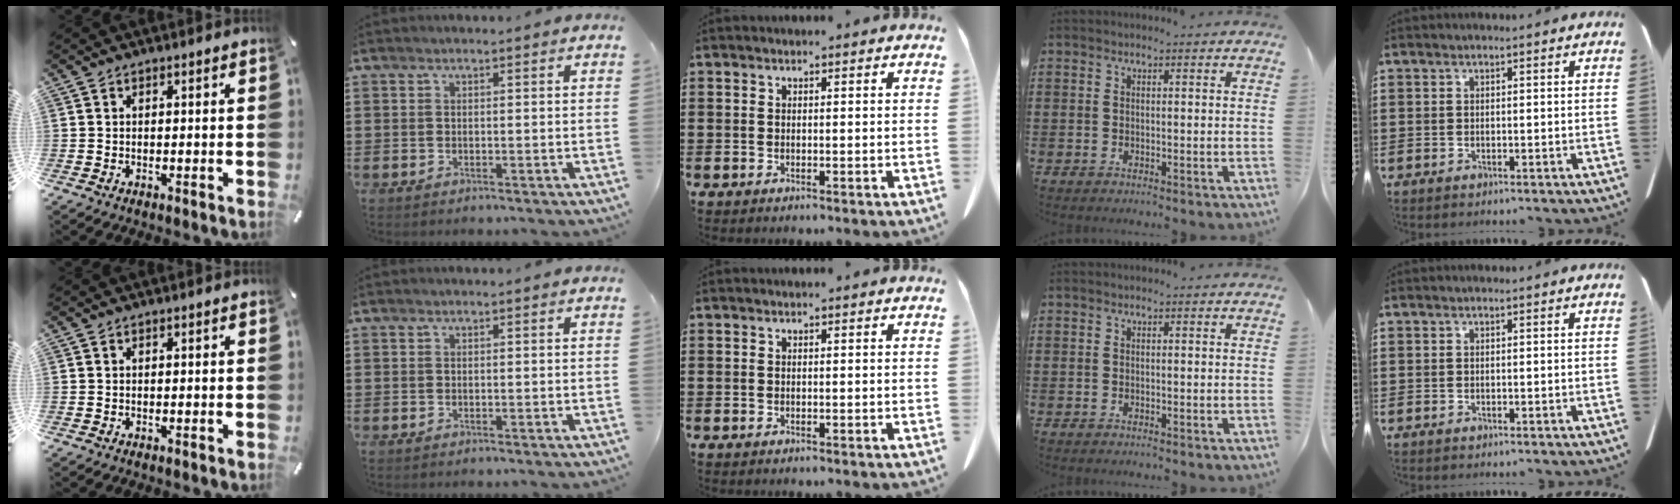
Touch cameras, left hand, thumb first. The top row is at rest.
{}